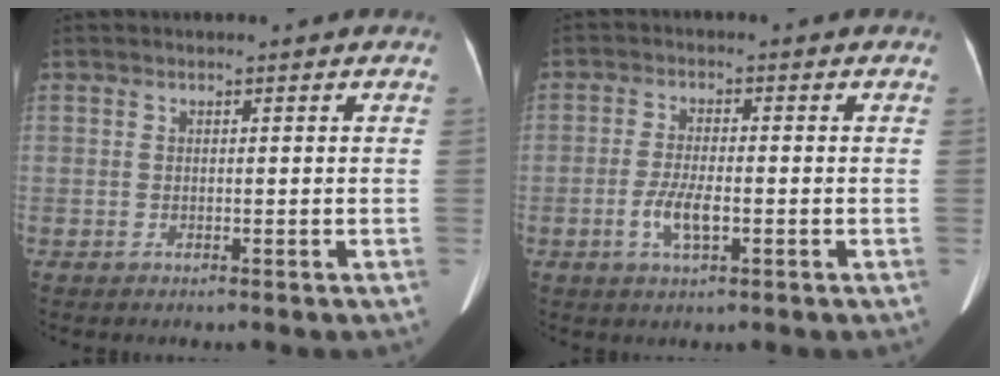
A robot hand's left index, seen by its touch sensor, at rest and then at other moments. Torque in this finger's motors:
{"motor_torque": [0.76, 0.32, 0.08, 0.02]}